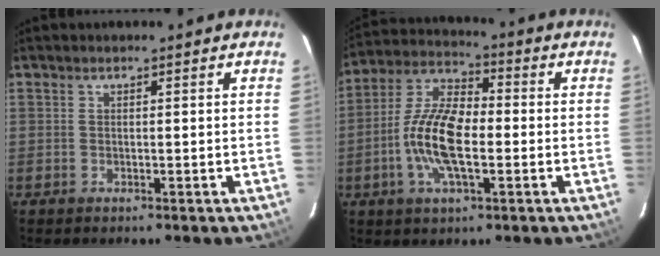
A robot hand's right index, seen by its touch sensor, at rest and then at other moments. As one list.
[{"total": 12.4, "force": [-2.5, 5.0, 11.1], "torque": [-0.230, 0.005, -0.056]}]